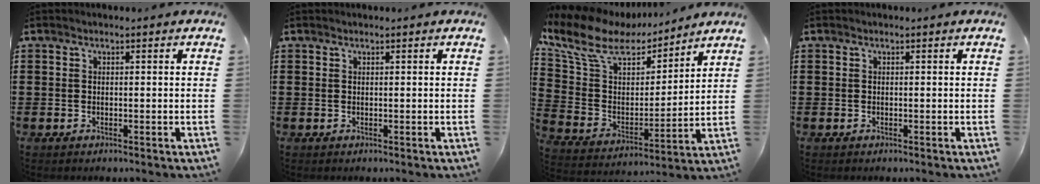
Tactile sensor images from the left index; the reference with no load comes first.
{"total": 0.0}
{"total": 10.6, "force": [7.7, 4.9, 5.4], "torque": [-0.141, -0.033, 0.134]}
{"total": 0.0}